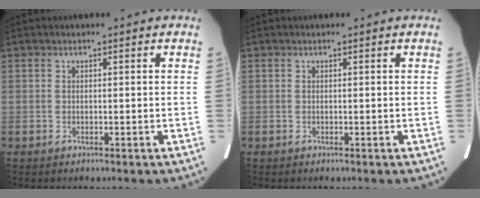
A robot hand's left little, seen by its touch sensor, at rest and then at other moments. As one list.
[{"total": 0.0}]